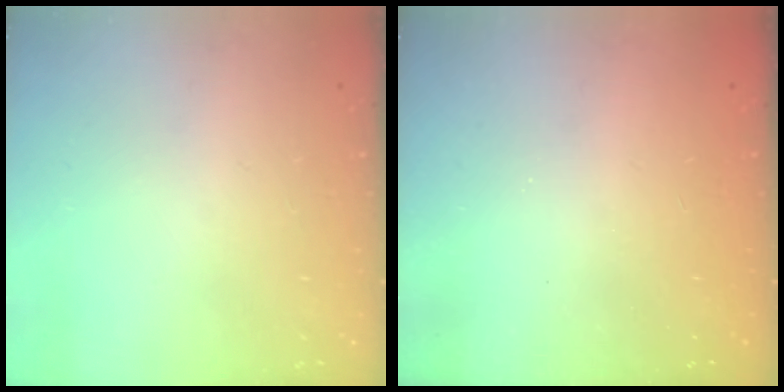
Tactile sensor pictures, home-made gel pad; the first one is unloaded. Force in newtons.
{"total": 2.3, "press": 2.2, "slide": 0.7}